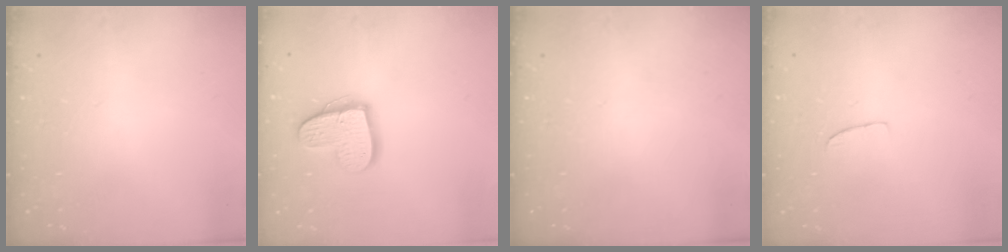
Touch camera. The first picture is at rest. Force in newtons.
{"total": 13.9, "press": 13.9, "slide": 0.8}
{"total": 0.0}
{"total": 4.7, "press": 4.7, "slide": 0.3}